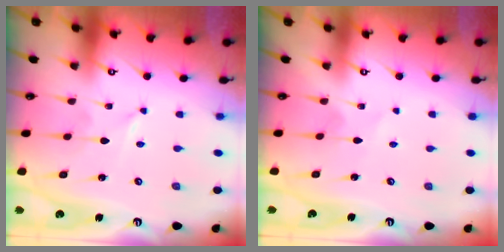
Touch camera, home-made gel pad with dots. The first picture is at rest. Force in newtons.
{"total": 3.3, "press": 3.3, "slide": 0.5}